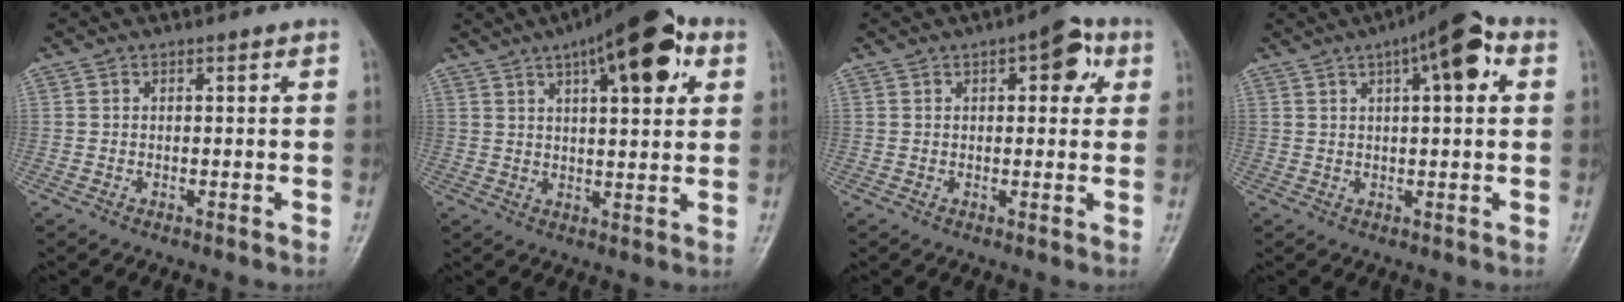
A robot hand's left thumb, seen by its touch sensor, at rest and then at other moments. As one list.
[{"total": 15.6, "force": [7.2, 5.4, 12.7], "torque": [-0.155, -0.001, 0.098]}, {"total": 6.7, "force": [2.6, 3.2, 5.3], "torque": [-0.041, 0.001, 0.023]}, {"total": 10.1, "force": [3.8, 3.1, 8.8], "torque": [-0.118, 0.017, 0.049]}]